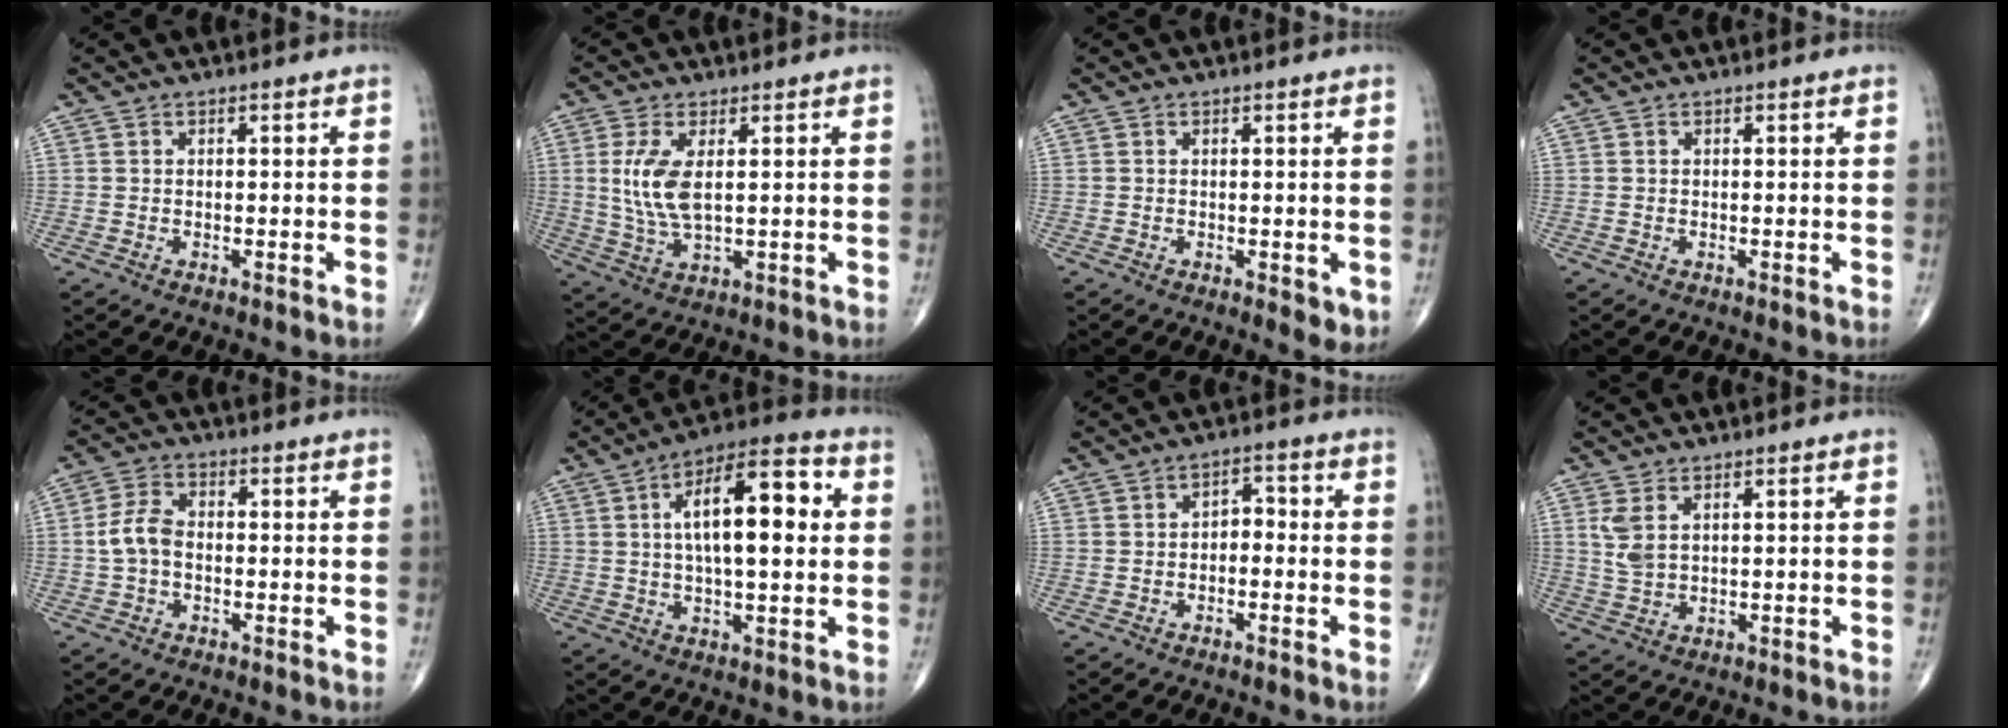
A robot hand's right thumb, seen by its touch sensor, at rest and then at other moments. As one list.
[{"total": 7.9, "force": [1.4, 3.3, 7.0], "torque": [-0.159, -0.011, 0.036]}, {"total": 2.9, "force": [-0.6, 1.4, 2.5], "torque": [-0.020, -0.006, -0.005]}, {"total": 0.0}, {"total": 5.3, "force": [-0.7, 3.5, 4.0], "torque": [-0.083, 0.018, -0.020]}, {"total": 16.4, "force": [3.1, 6.2, 14.9], "torque": [-0.223, 0.018, 0.042]}, {"total": 3.0, "force": [-0.8, 2.0, 2.1], "torque": [-0.019, 0.022, -0.022]}, {"total": 4.0, "force": [1.6, 2.1, 3.1], "torque": [-0.068, -0.002, 0.043]}]